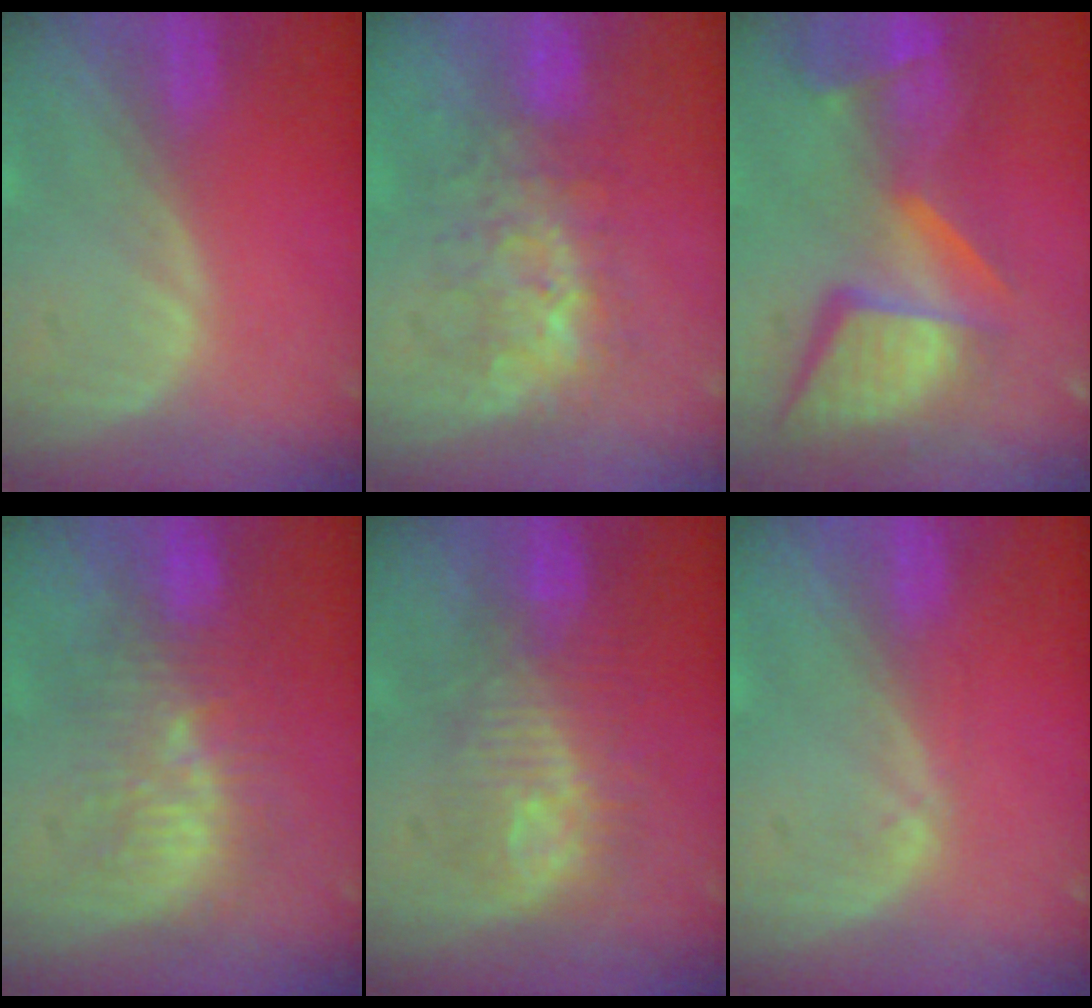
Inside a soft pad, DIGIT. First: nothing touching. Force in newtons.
{"total": 7.7, "press": 7.3, "slide": 2.3}
{"total": 13.9, "press": 11.3, "slide": 8.2}
{"total": 9.5, "press": 9.1, "slide": 2.8}
{"total": 9.7, "press": 8.9, "slide": 3.9}
{"total": 0.9, "press": 0.8, "slide": 0.2}